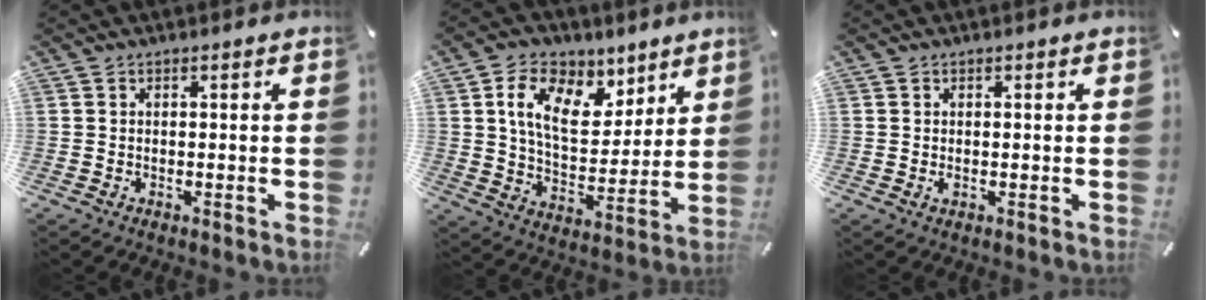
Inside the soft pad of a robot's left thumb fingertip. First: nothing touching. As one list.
[{"total": 14.3, "force": [7.2, 9.1, 8.3], "torque": [-0.143, -0.028, 0.134]}, {"total": 0.8, "force": [0.0, 0.5, 0.5], "torque": [-0.011, 0.000, -0.001]}]